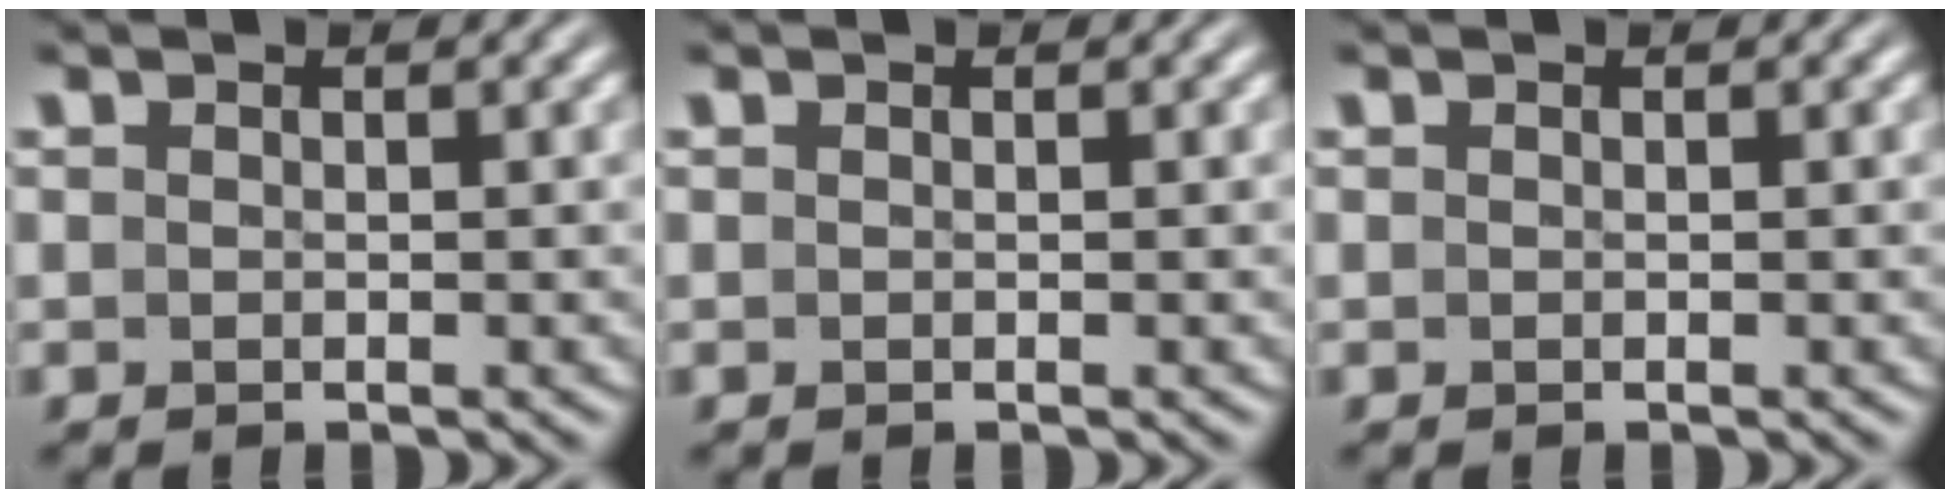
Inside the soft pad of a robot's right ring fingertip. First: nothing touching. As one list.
[{"total": 0.0}, {"total": 0.0}]